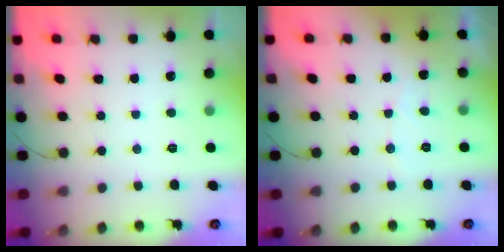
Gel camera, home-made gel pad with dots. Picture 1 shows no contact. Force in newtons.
{"total": 2.8, "press": 2.8, "slide": 0.2}